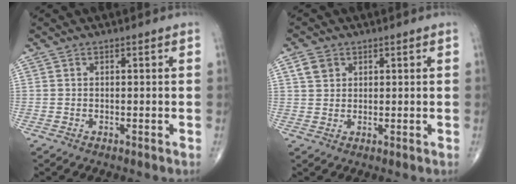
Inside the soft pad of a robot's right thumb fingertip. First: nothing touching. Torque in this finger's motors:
{"motor_torque": [-0.19, 0.18, -0.05, 0.00, 0.00]}